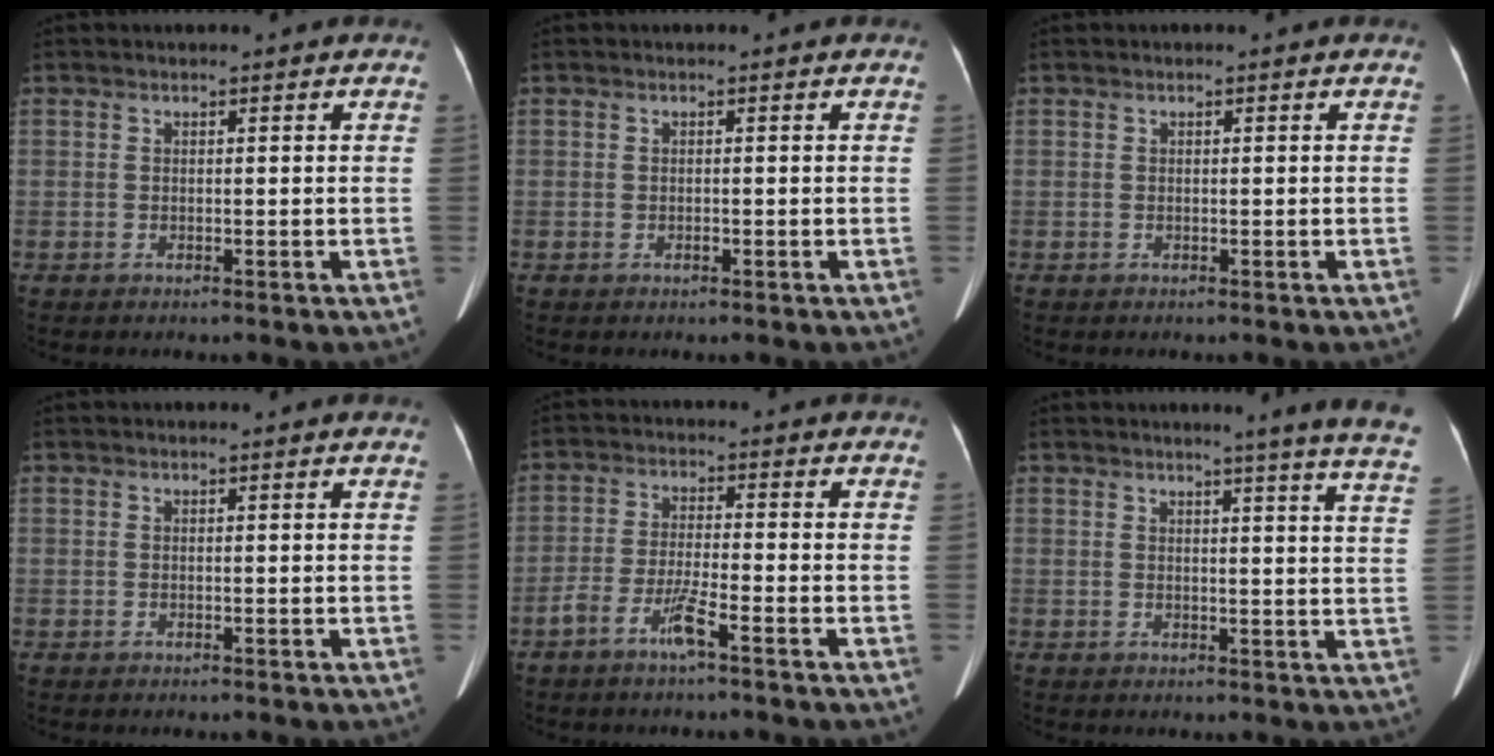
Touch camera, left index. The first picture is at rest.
{"total": 0.8, "force": [-0.8, 0.0, -0.2], "torque": [0.001, -0.016, -0.010]}
{"total": 0.0}
{"total": 0.6, "force": [0.5, 0.0, 0.1], "torque": [-0.006, 0.004, 0.008]}
{"total": 5.0, "force": [-3.8, -0.1, 3.3], "torque": [-0.069, -0.019, -0.071]}
{"total": 12.3, "force": [10.7, -1.3, 5.9], "torque": [-0.067, -0.065, 0.097]}